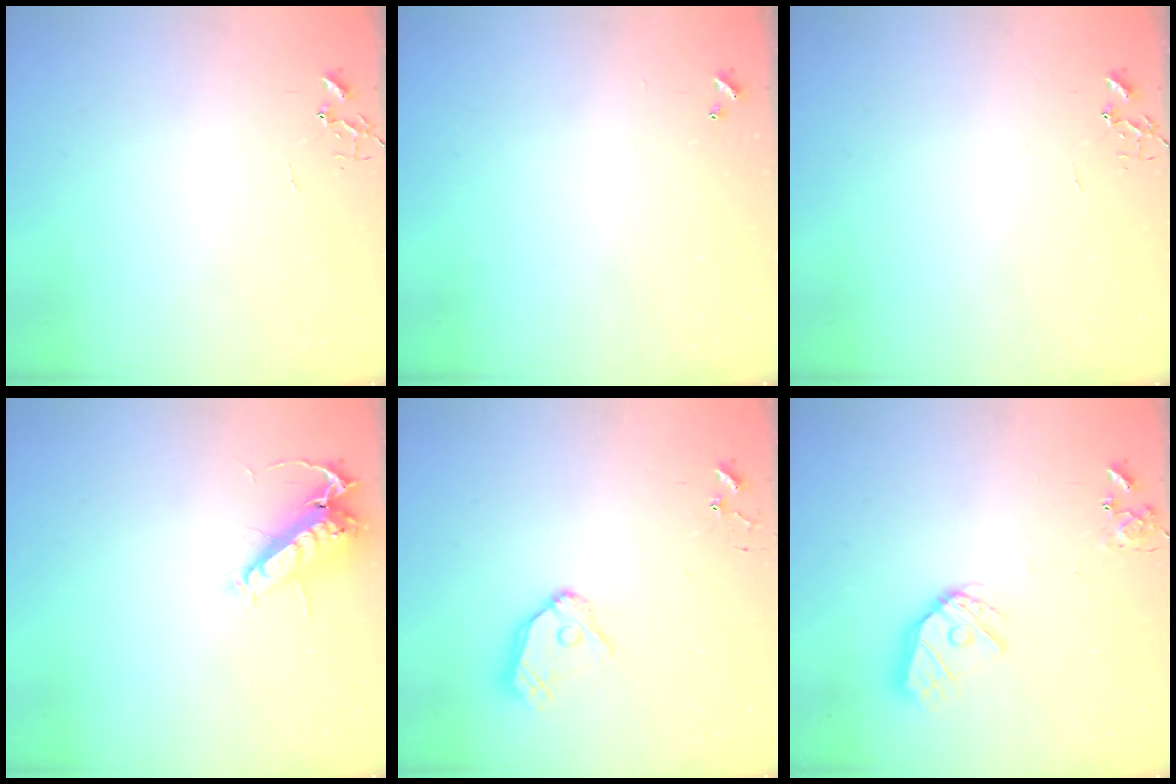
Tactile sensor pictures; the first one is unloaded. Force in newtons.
{"total": 0.0}
{"total": 0.0}
{"total": 13.1, "press": 13.0, "slide": 2.0}
{"total": 12.1, "press": 12.0, "slide": 1.3}
{"total": 14.1, "press": 14.0, "slide": 1.7}